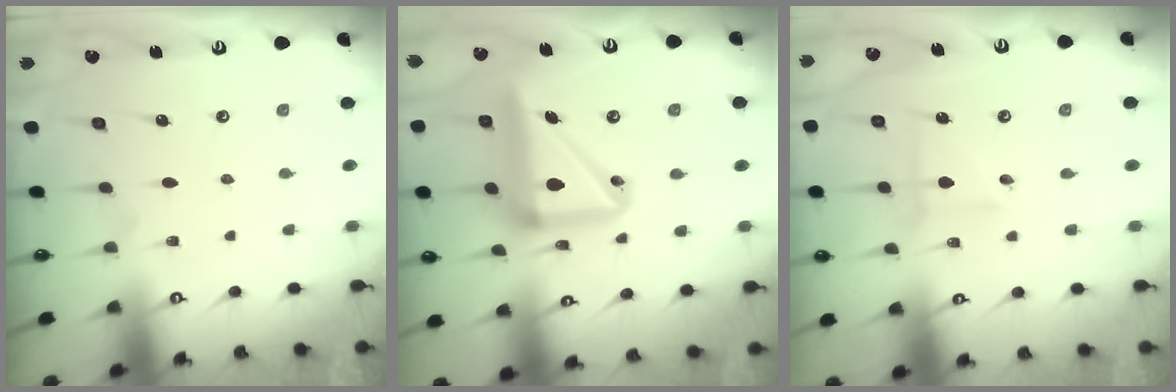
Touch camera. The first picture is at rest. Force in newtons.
{"total": 16.5, "press": 16.4, "slide": 2.0}
{"total": 3.3, "press": 3.3, "slide": 0.3}